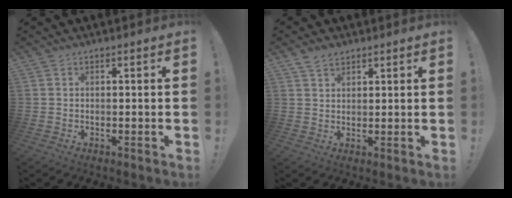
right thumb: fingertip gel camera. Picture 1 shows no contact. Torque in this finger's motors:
{"motor_torque": [-0.37, 0.51, 0.12, -0.04, -0.05]}